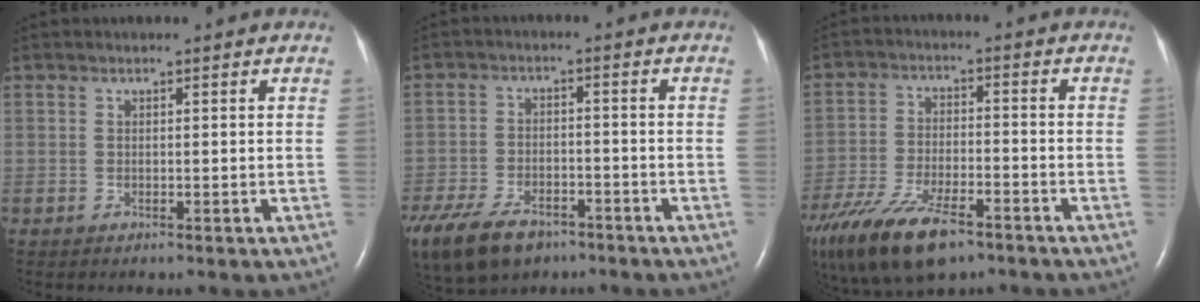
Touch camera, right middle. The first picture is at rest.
{"total": 18.5, "force": [-11.9, 10.5, 9.6], "torque": [-0.285, -0.039, -0.190]}
{"total": 18.5, "force": [-12.4, 7.0, 11.8], "torque": [-0.268, -0.031, -0.215]}